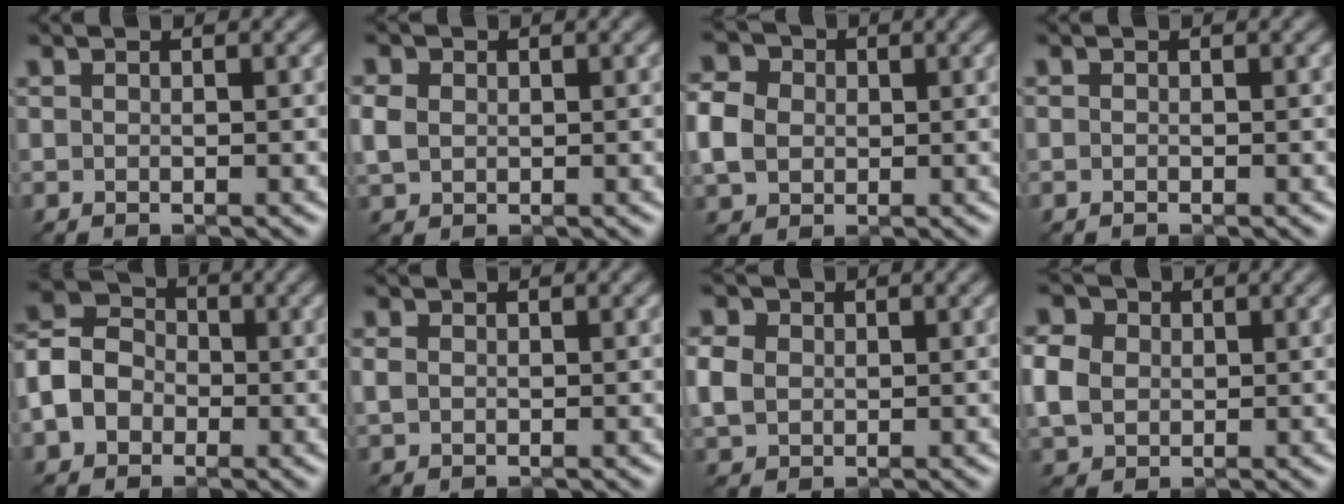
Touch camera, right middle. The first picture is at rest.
{"total": 1.6, "force": [0.0, 1.5, 0.7], "torque": [-0.023, 0.002, 0.004]}
{"total": 4.2, "force": [-0.2, 3.7, 2.0], "torque": [-0.064, 0.007, 0.002]}
{"total": 0.7, "force": [-0.5, -0.2, -0.4], "torque": [0.006, -0.002, -0.004]}
{"total": 5.7, "force": [-2.1, 4.5, 2.7], "torque": [-0.058, 0.000, -0.042]}
{"total": 0.7, "force": [-0.2, 0.6, 0.2], "torque": [-0.008, -0.002, 0.004]}
{"total": 2.6, "force": [0.0, 2.4, 1.1], "torque": [-0.041, 0.003, 0.003]}
{"total": 3.8, "force": [0.0, 3.4, 1.8], "torque": [-0.065, 0.007, 0.004]}